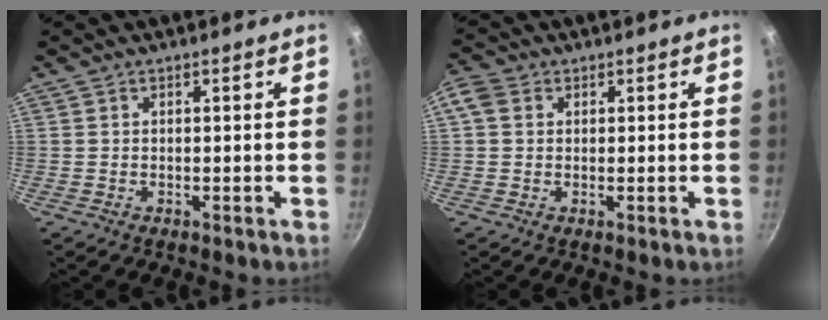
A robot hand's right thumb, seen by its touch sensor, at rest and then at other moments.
{"total": 3.6, "force": [0.9, 2.9, 1.9], "torque": [-0.037, 0.007, 0.008]}